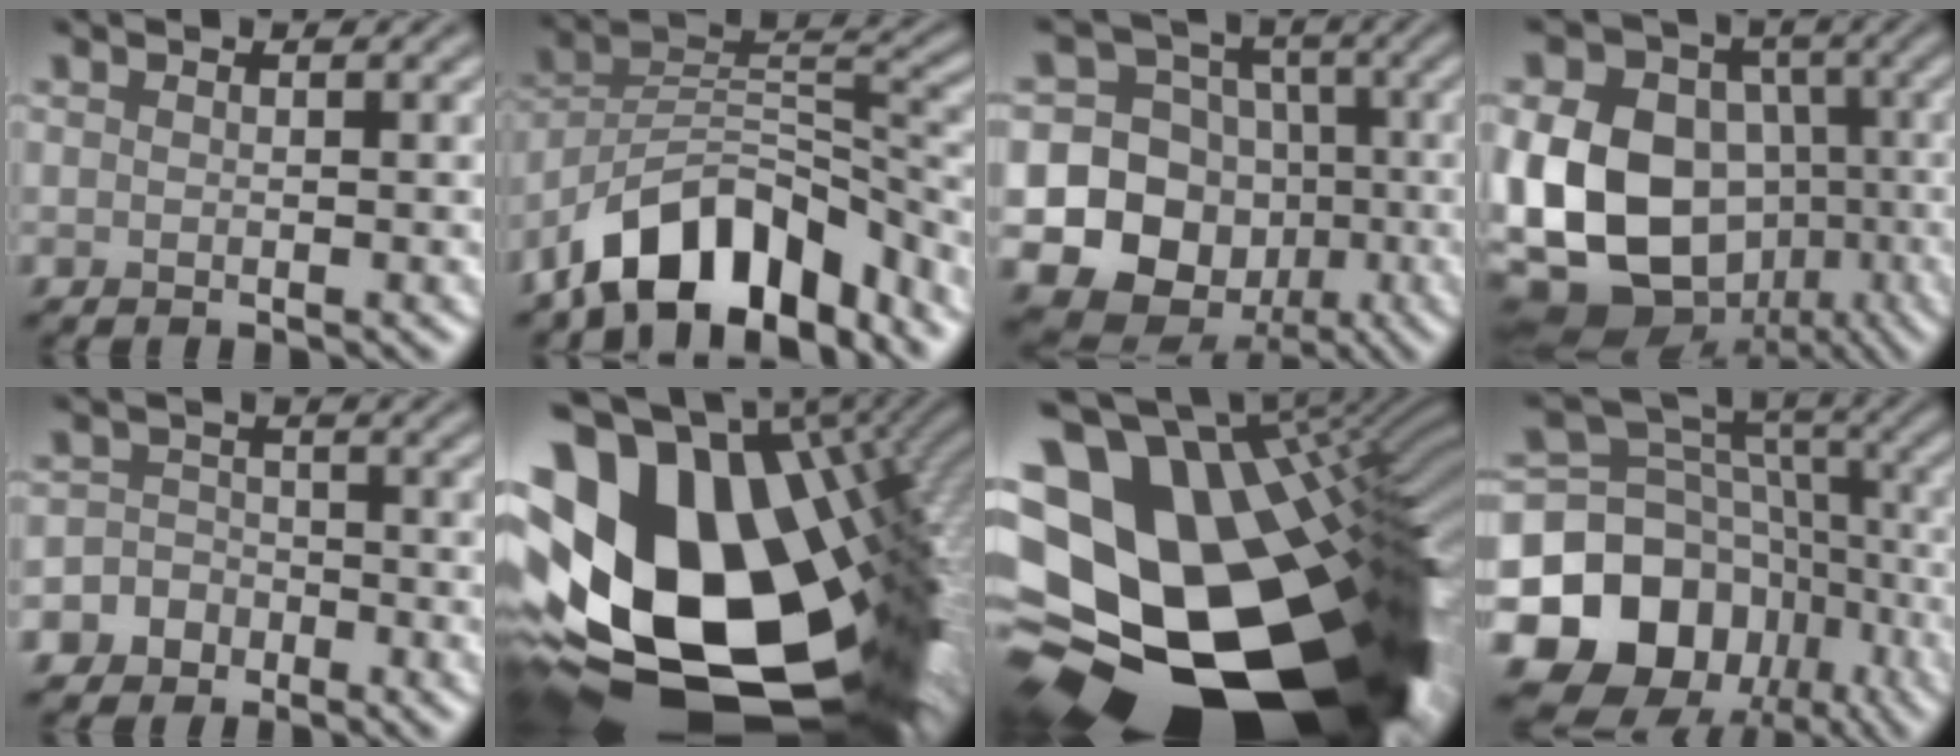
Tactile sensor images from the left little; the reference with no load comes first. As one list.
[{"total": 10.8, "force": [-7.7, 4.8, 5.9], "torque": [-0.082, 0.010, -0.150]}, {"total": 16.8, "force": [-4.3, 15.7, 4.0], "torque": [-0.116, -0.016, -0.078]}, {"total": 16.5, "force": [-2.9, 12.9, 9.9], "torque": [-0.194, -0.008, -0.050]}, {"total": 4.7, "force": [-2.8, 3.7, 0.4], "torque": [0.021, -0.005, -0.066]}, {"total": 21.4, "force": [-0.9, 13.5, 16.5], "torque": [-0.323, -0.065, 0.031]}, {"total": 22.0, "force": [-4.6, 15.1, 15.3], "torque": [-0.250, -0.009, -0.075]}, {"total": 14.2, "force": [-6.0, 11.3, 6.0], "torque": [-0.126, 0.014, -0.113]}]